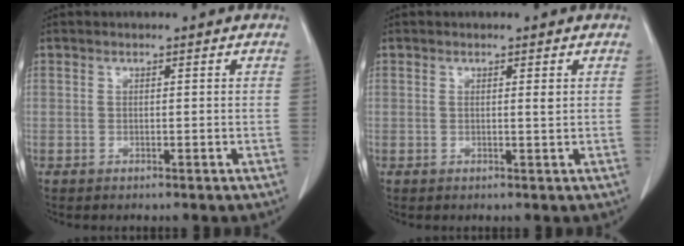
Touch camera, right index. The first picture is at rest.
{"total": 0.9, "force": [0.3, -0.1, 0.8], "torque": [-0.016, -0.002, 0.004]}